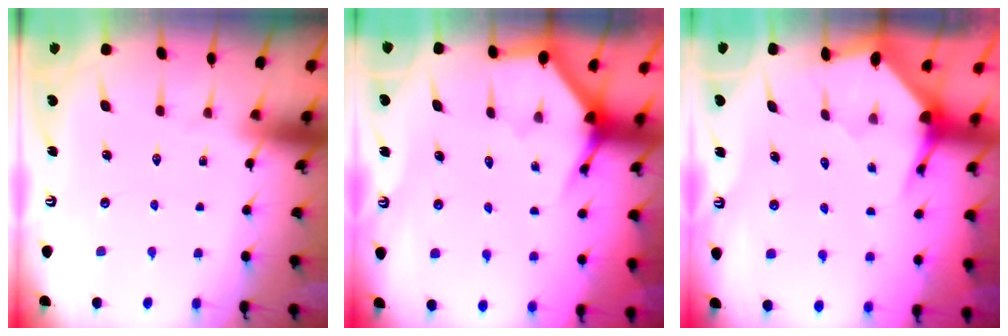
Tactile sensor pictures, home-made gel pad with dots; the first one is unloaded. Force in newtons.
{"total": 3.5, "press": 3.5, "slide": 0.2}
{"total": 3.5, "press": 3.4, "slide": 0.5}